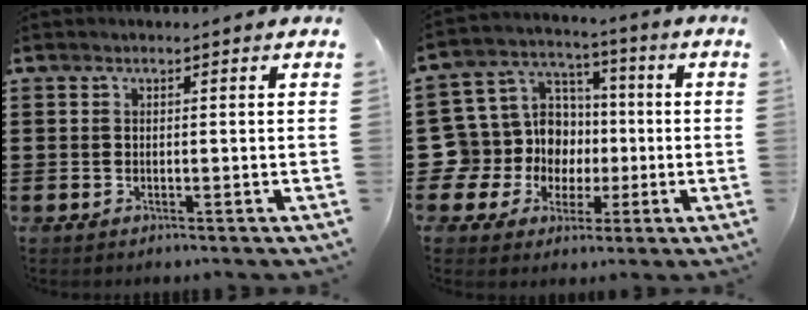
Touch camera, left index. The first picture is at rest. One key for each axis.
{"total": 11.5, "fx": -0.1, "fy": 10.9, "fz": 3.7, "tx": -0.130, "ty": -0.009, "tz": 0.005}